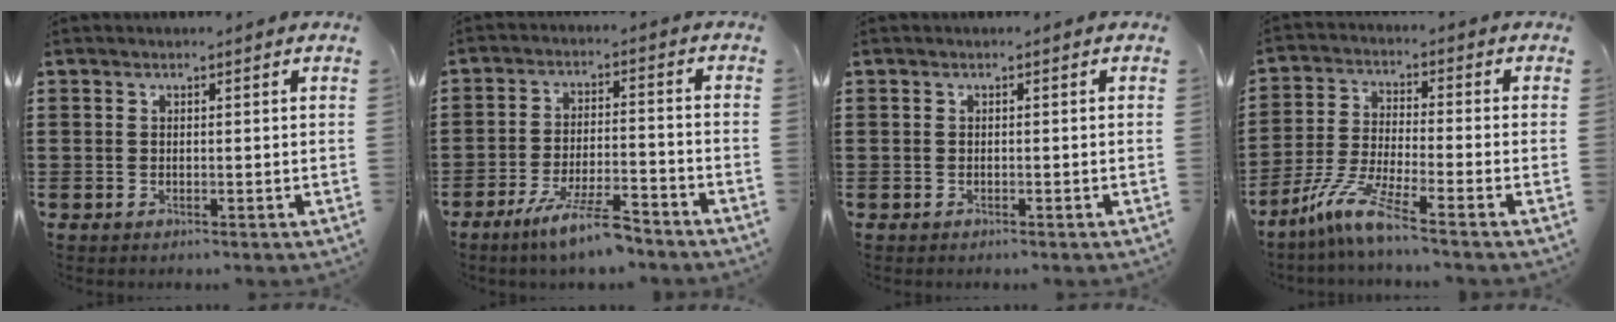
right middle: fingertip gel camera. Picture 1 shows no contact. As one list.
[{"total": 7.7, "force": [-5.8, 1.0, 4.9], "torque": [-0.102, -0.005, -0.108]}, {"total": 0.0}, {"total": 7.8, "force": [-5.7, 0.1, 5.2], "torque": [-0.126, -0.020, -0.118]}]